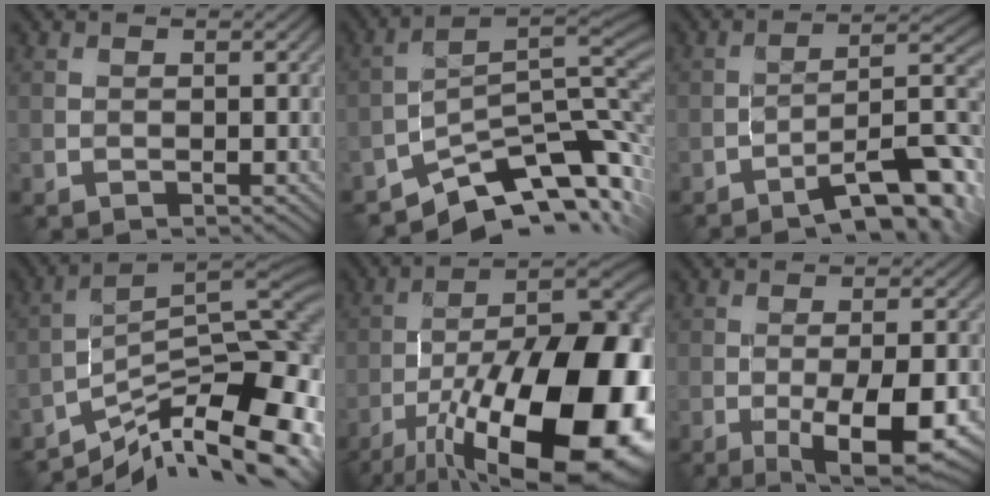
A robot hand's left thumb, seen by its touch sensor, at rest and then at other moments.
{"total": 12.6, "force": [-7.6, 4.5, 8.9], "torque": [-0.151, -0.010, -0.121]}
{"total": 12.5, "force": [-7.9, 3.2, 9.2], "torque": [-0.128, 0.016, -0.120]}
{"total": 15.4, "force": [-10.0, 4.9, 10.7], "torque": [-0.173, 0.002, -0.161]}
{"total": 22.6, "force": [-9.9, 8.7, 18.4], "torque": [-0.282, -0.033, -0.147]}
{"total": 9.7, "force": [-3.8, 2.9, 8.4], "torque": [-0.133, -0.009, -0.046]}